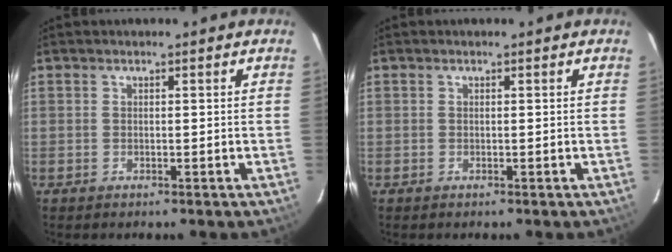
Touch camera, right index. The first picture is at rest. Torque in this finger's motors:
{"motor_torque": [-0.35, 0.03, -0.06, 0.01]}